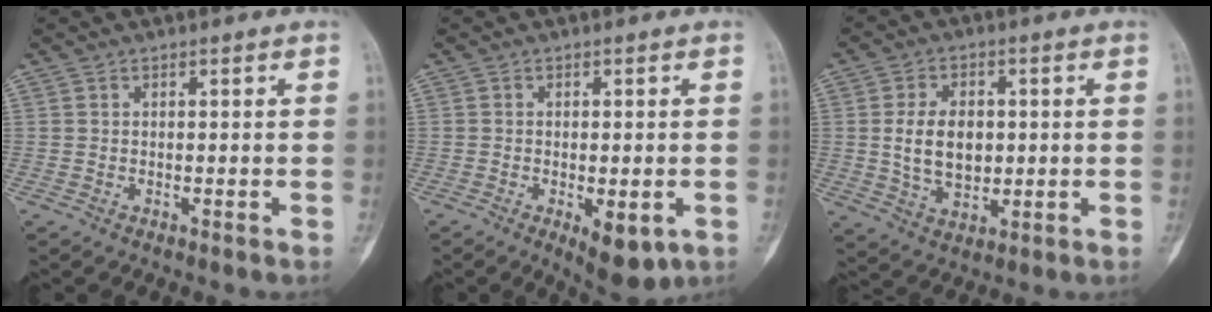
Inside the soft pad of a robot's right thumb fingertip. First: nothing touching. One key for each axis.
{"total": 6.9, "fx": -2.4, "fy": 2.9, "fz": 5.8, "tx": -0.071, "ty": -0.007, "tz": -0.025}
{"total": 9.6, "fx": 0.6, "fy": 6.4, "fz": 7.1, "tx": -0.108, "ty": -0.005, "tz": 0.019}